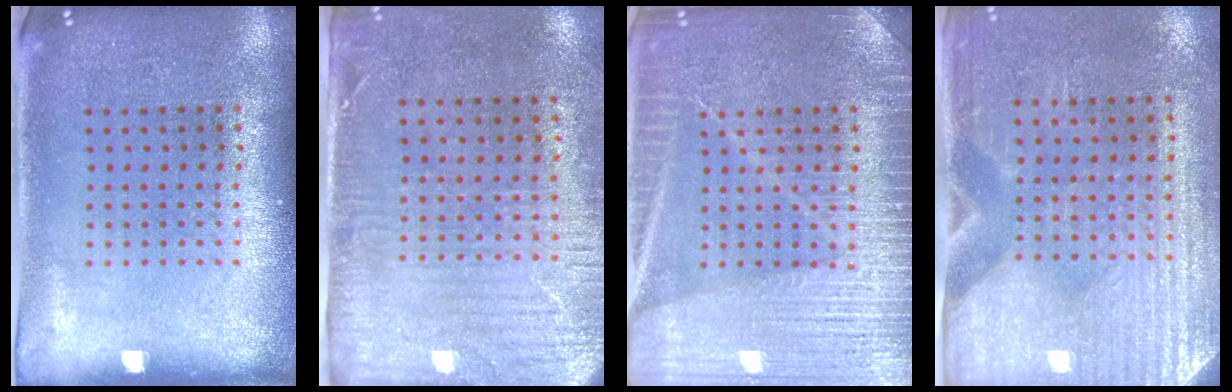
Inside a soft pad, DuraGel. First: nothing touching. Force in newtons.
{"total": 3.0, "press": 2.4, "slide": 1.7}
{"total": 3.7, "press": 3.6, "slide": 0.4}
{"total": 3.0, "press": 2.7, "slide": 1.4}